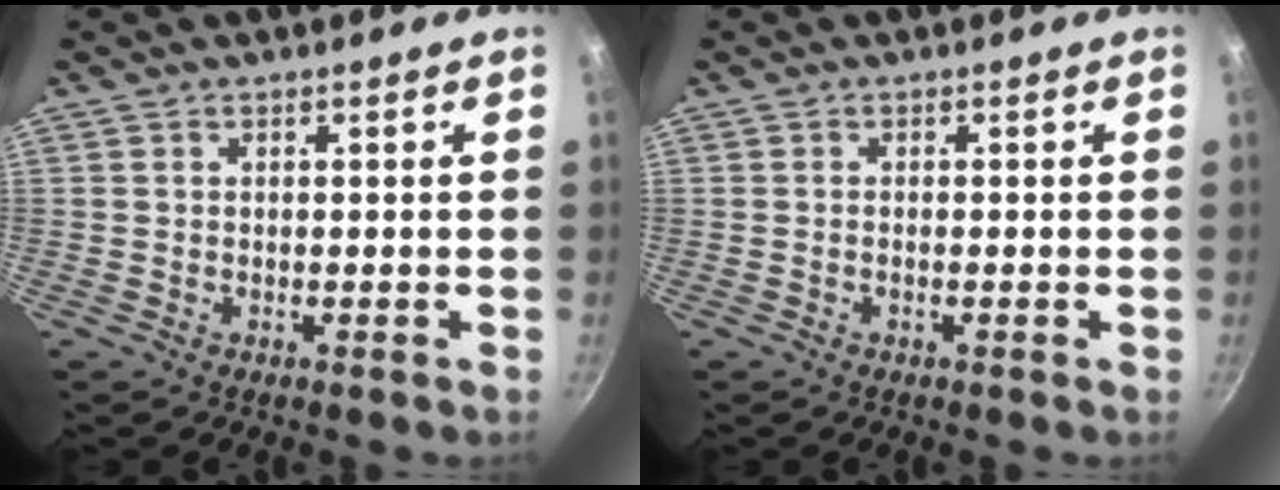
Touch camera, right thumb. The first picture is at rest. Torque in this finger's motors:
{"motor_torque": [-0.26, 0.17, -0.37, 0.35, 0.00]}